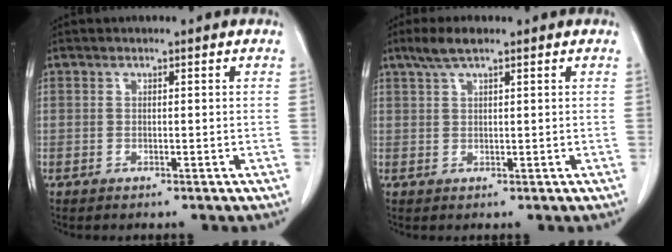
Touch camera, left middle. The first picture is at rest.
{"total": 3.3, "force": [2.3, 0.5, 2.3], "torque": [-0.054, 0.011, 0.048]}